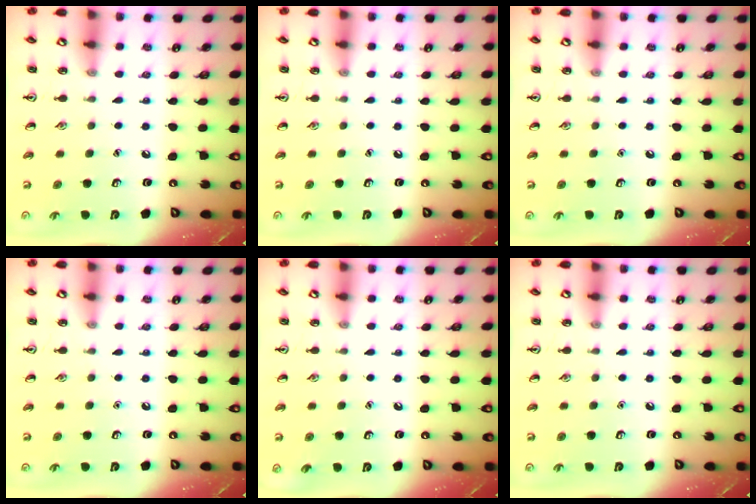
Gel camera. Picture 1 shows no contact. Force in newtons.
{"total": 0.0}
{"total": 0.0}
{"total": 0.0}
{"total": 0.0}
{"total": 0.0}